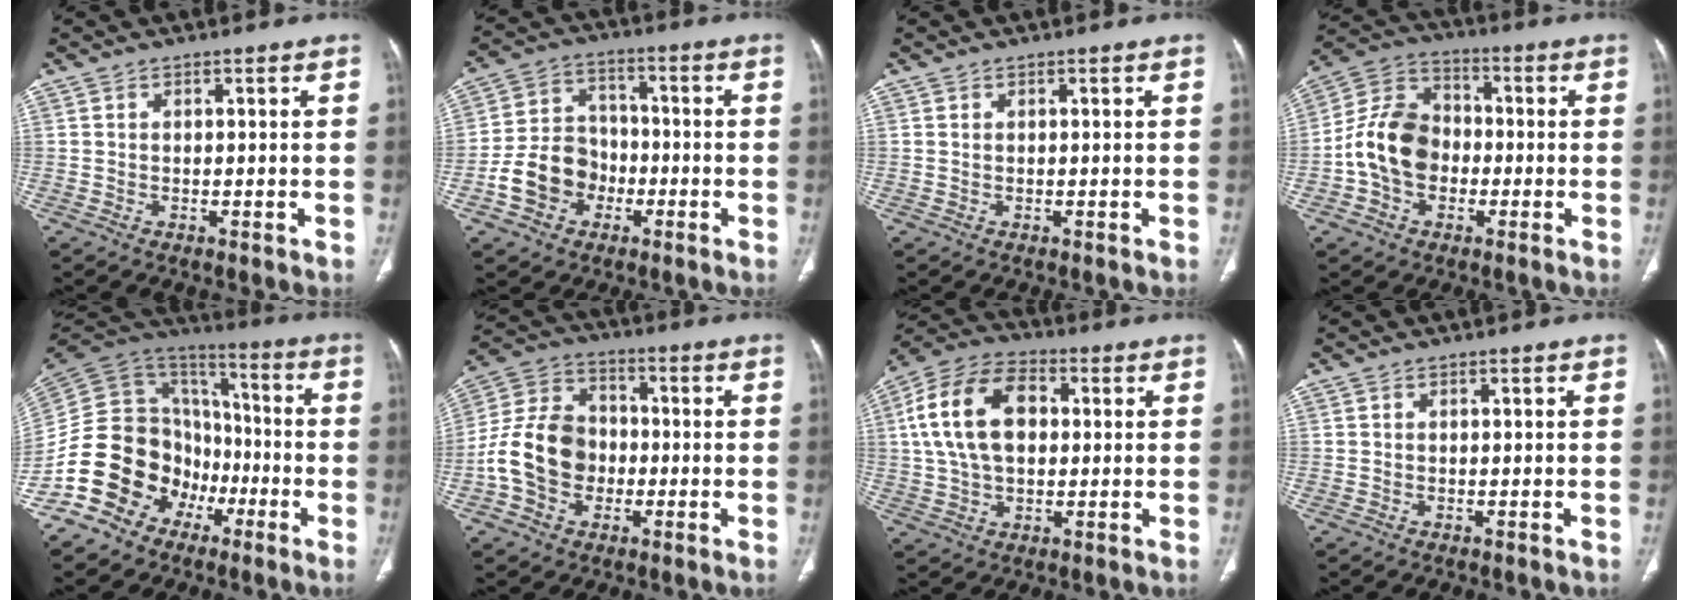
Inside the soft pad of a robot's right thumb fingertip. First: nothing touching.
{"total": 10.8, "force": [-3.8, 8.9, 4.8], "torque": [-0.063, 0.036, -0.067]}
{"total": 0.0}
{"total": 12.7, "force": [-2.0, 9.8, 7.9], "torque": [-0.133, 0.039, -0.046]}
{"total": 20.2, "force": [-9.0, 15.7, 9.0], "torque": [-0.138, 0.095, -0.161]}
{"total": 13.6, "force": [-2.5, 10.7, 8.0], "torque": [-0.138, 0.037, -0.051]}
{"total": 16.1, "force": [2.7, 10.3, 12.1], "torque": [-0.223, 0.022, 0.043]}
{"total": 0.0}